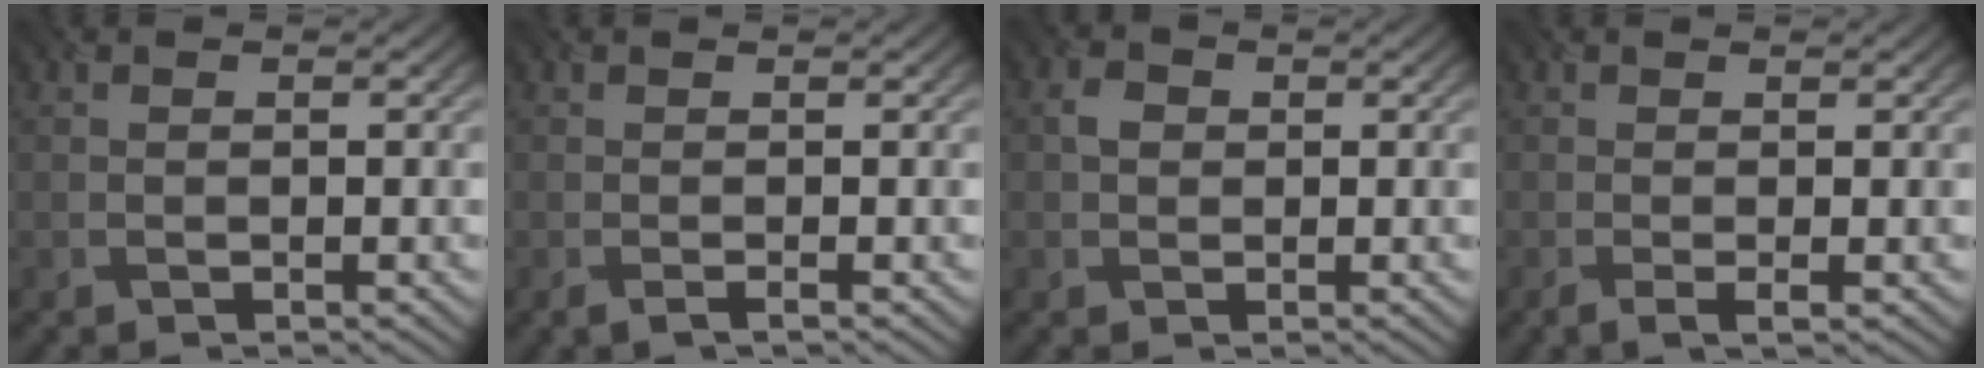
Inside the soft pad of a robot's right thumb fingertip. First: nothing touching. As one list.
[{"total": 1.1, "force": [-0.3, 0.1, 1.0], "torque": [-0.020, -0.004, -0.008]}, {"total": 1.6, "force": [0.2, 1.4, 0.7], "torque": [-0.015, 0.002, -0.002]}, {"total": 1.6, "force": [-0.3, 0.3, 1.6], "torque": [-0.031, -0.003, -0.010]}]